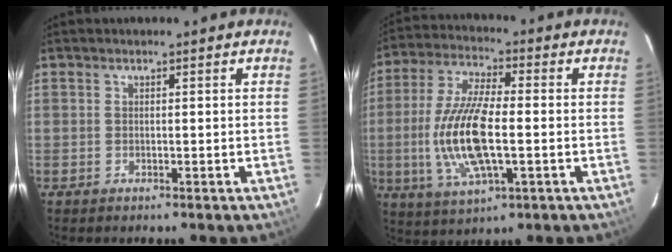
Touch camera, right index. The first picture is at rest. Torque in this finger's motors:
{"motor_torque": [2.14, 0.00, 1.05, 0.21]}